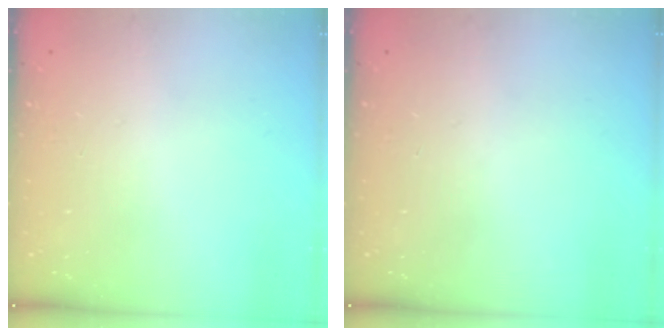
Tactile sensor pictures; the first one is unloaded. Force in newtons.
{"total": 0.0}